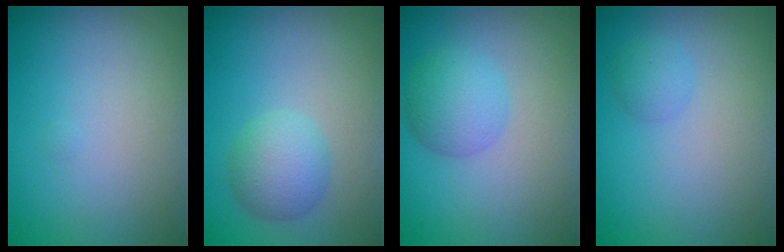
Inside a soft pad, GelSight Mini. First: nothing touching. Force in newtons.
{"total": 3.5, "press": 3.4, "slide": 0.2}
{"total": 3.5, "press": 3.5, "slide": 0.0}
{"total": 1.4, "press": 1.3, "slide": 0.2}